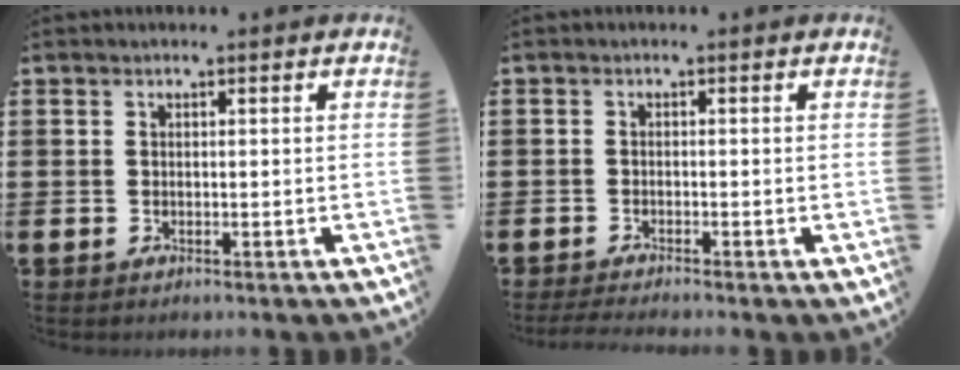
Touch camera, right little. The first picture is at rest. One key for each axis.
{"total": 1.3, "fx": -1.2, "fy": 0.0, "fz": 0.6, "tx": -0.008, "ty": 0.004, "tz": -0.022}